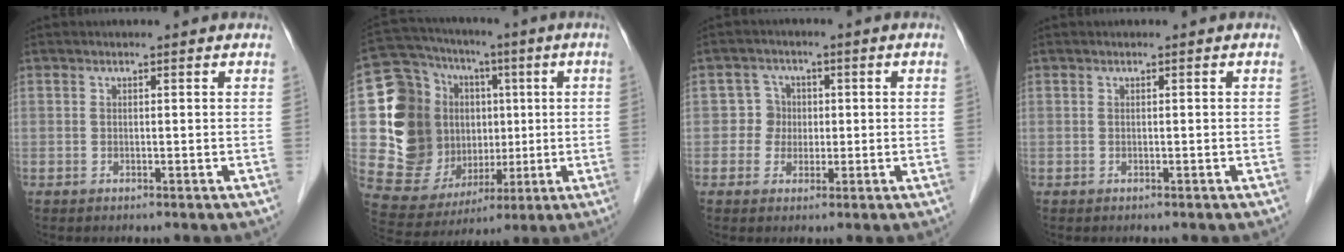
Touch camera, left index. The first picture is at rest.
{"total": 20.3, "force": [0.8, 15.9, 12.5], "torque": [-0.221, 0.047, 0.044]}
{"total": 3.6, "force": [-0.3, 3.6, 0.2], "torque": [0.005, 0.008, -0.004]}
{"total": 0.0}